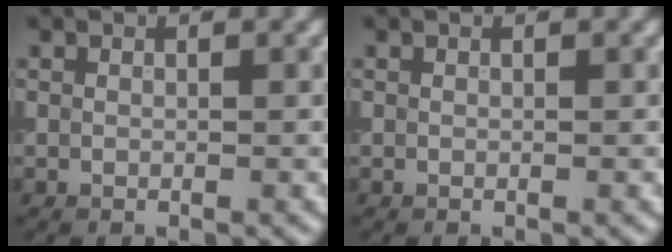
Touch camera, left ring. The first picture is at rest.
{"total": 0.0}